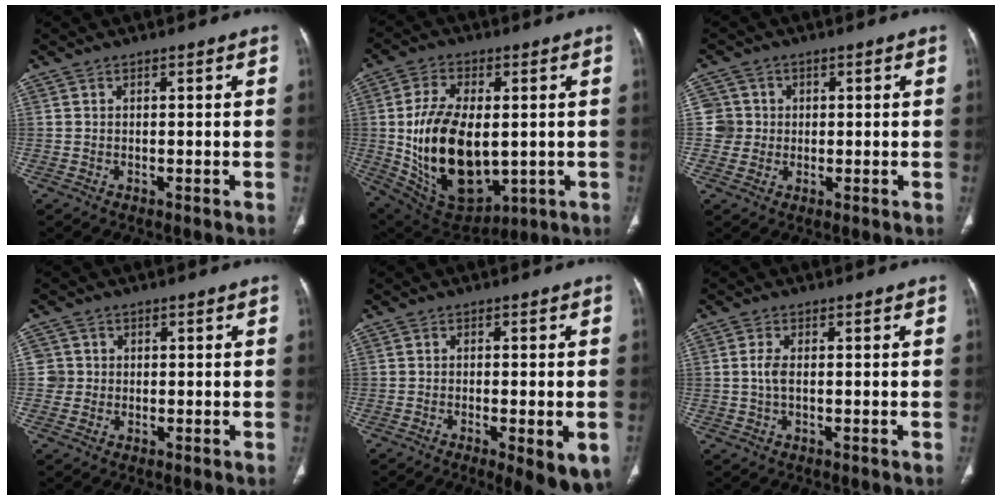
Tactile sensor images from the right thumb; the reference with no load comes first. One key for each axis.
{"total": 21.1, "fx": -0.8, "fy": 12.0, "fz": 17.3, "tx": -0.304, "ty": -0.012, "tz": 0.016}
{"total": 4.2, "fx": 0.3, "fy": 4.2, "fz": 0.0, "tx": 0.032, "ty": 0.008, "tz": 0.003}
{"total": 2.8, "fx": 0.1, "fy": 2.8, "fz": -0.1, "tx": 0.023, "ty": 0.008, "tz": 0.000}
{"total": 10.2, "fx": -4.7, "fy": 3.1, "fz": 8.5, "tx": -0.110, "ty": -0.006, "tz": -0.063}
{"total": 2.5, "fx": 0.0, "fy": 1.2, "fz": 2.2, "tx": -0.055, "ty": 0.003, "tz": -0.001}